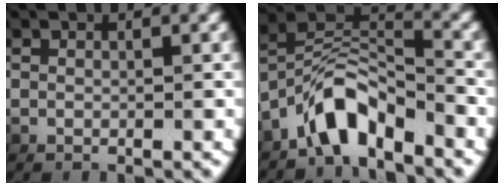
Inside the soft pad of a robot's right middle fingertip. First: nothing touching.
{"total": 5.1, "force": [-2.6, 2.9, 3.3], "torque": [-0.076, -0.006, -0.041]}